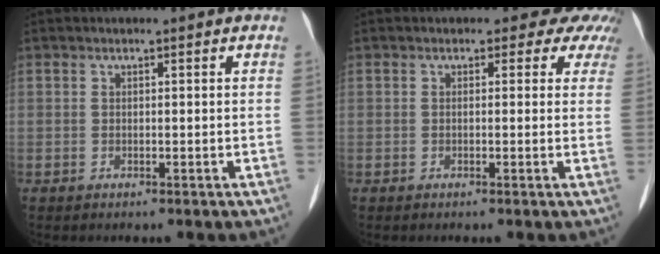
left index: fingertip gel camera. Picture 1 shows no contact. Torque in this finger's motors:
{"motor_torque": [1.11, -1.03, 0.13, 0.00]}